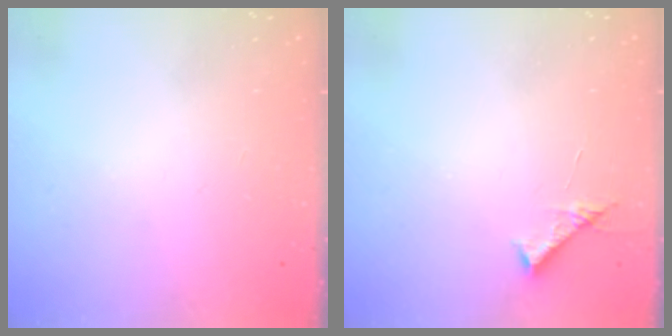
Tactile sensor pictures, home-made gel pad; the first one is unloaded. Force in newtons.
{"total": 6.9, "press": 6.9, "slide": 0.7}